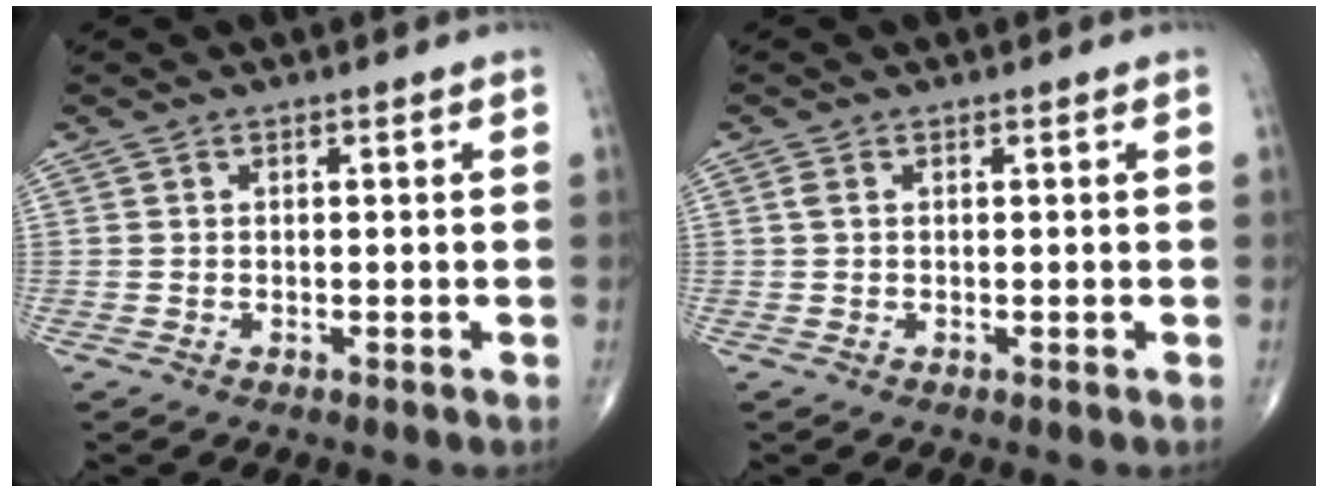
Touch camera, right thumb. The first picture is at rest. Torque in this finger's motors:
{"motor_torque": [-0.18, 0.14, 0.05, 0.01, 0.00]}